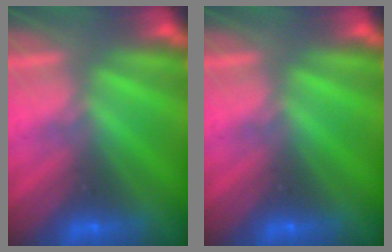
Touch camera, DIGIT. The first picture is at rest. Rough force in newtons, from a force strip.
{"total": 0.0}